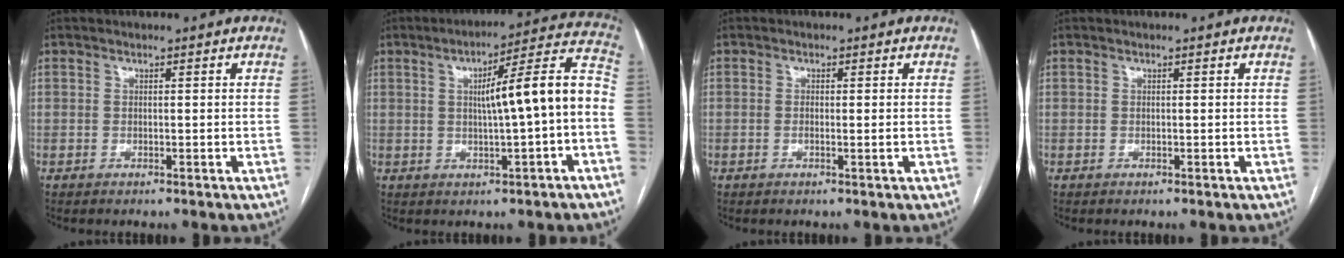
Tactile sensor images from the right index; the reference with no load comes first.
{"total": 12.5, "force": [-0.6, 0.4, 12.4], "torque": [-0.169, 0.034, -0.008]}
{"total": 1.5, "force": [0.0, 0.3, 1.4], "torque": [-0.026, 0.001, 0.004]}
{"total": 0.0}